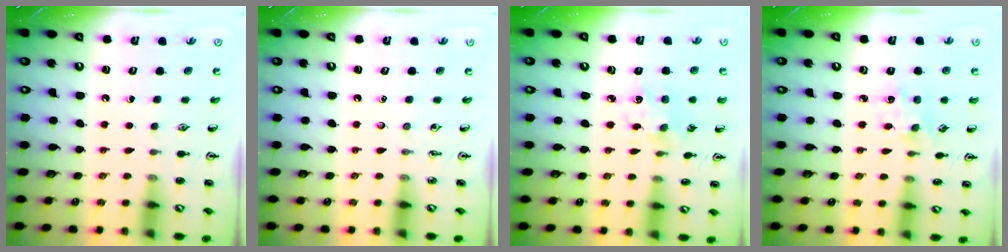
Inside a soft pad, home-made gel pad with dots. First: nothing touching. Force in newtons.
{"total": 0.0}
{"total": 2.8, "press": 2.7, "slide": 0.7}
{"total": 1.1, "press": 1.1, "slide": 0.1}